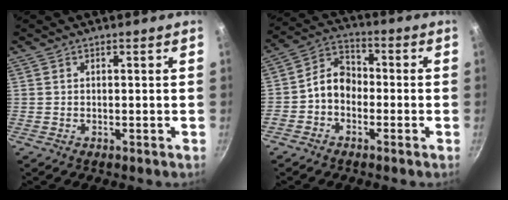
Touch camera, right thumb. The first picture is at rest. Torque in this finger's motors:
{"motor_torque": [0.92, 1.16, 0.91, -0.42, 0.00]}